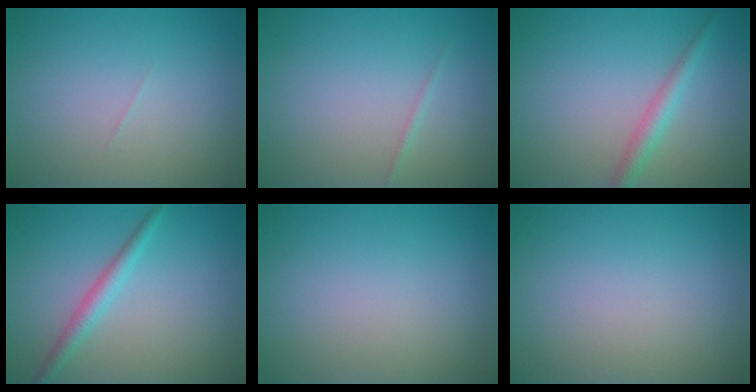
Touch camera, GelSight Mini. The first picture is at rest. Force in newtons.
{"total": 0.5, "press": 0.5, "slide": 0.0}
{"total": 2.1, "press": 2.1, "slide": 0.1}
{"total": 2.1, "press": 2.1, "slide": 0.0}
{"total": 0.0}
{"total": 0.0}